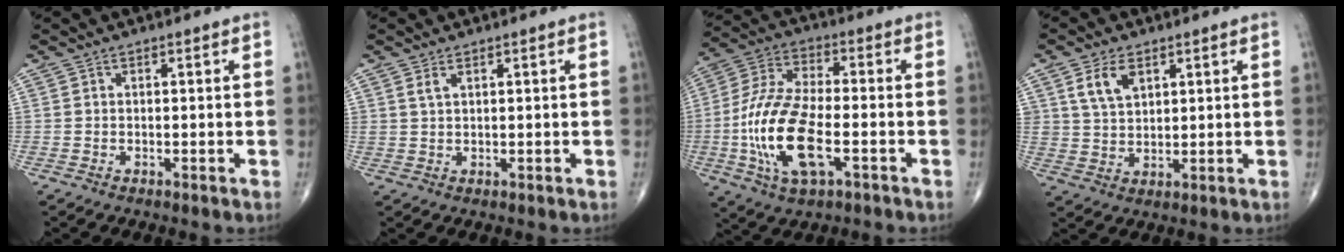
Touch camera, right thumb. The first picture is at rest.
{"total": 1.5, "force": [0.9, 0.6, 1.0], "torque": [-0.022, 0.000, 0.023]}
{"total": 17.3, "force": [-4.4, 7.6, 14.9], "torque": [-0.314, 0.018, -0.080]}
{"total": 6.0, "force": [2.9, 3.7, 3.8], "torque": [-0.062, -0.014, 0.059]}